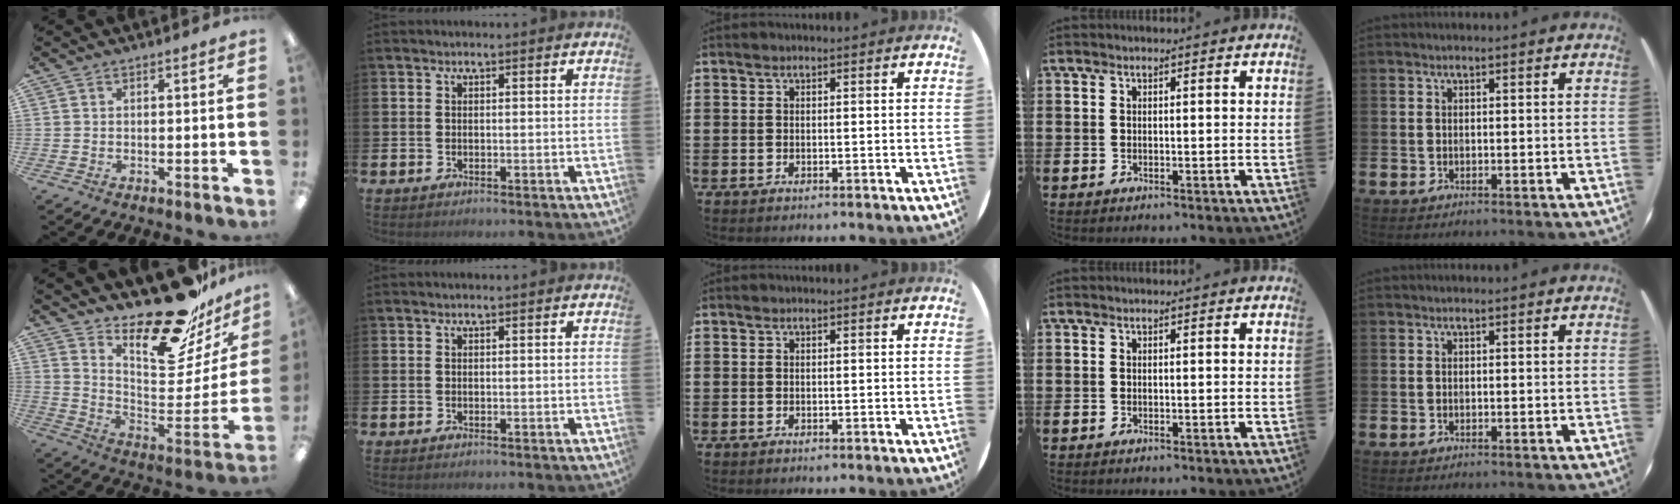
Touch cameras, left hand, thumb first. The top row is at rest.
{"thumb": {"total": 24.3, "force": [19.4, 7.8, 12.3], "torque": [-0.161, -0.143, 0.325]}}